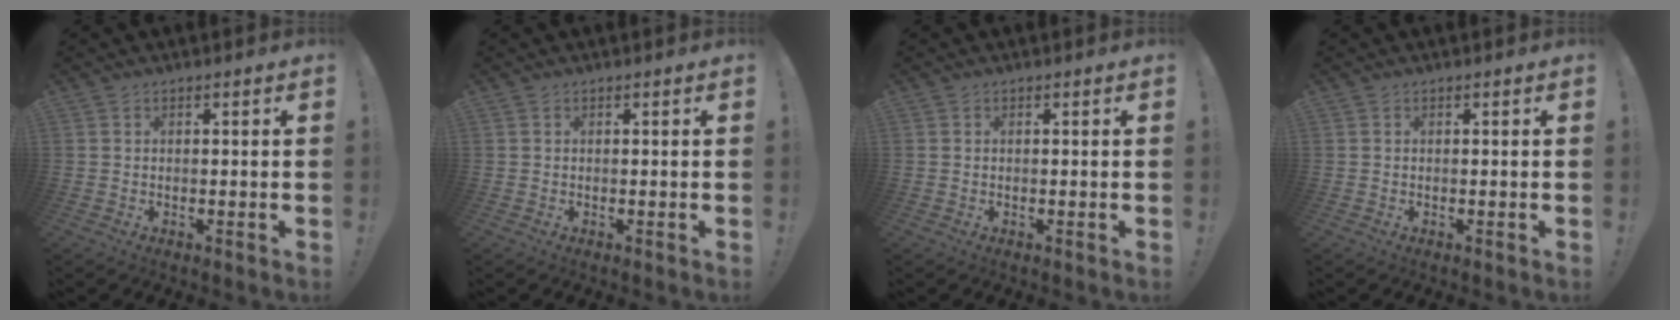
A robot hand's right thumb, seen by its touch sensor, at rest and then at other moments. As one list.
[{"total": 0.0}, {"total": 0.0}, {"total": 0.0}]